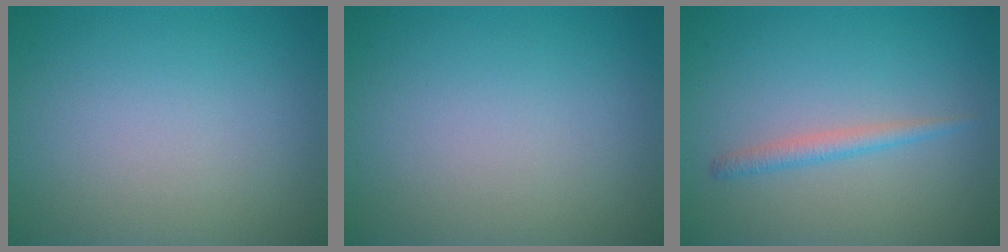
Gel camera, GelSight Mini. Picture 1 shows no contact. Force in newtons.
{"total": 0.0}
{"total": 1.5, "press": 1.5, "slide": 0.1}